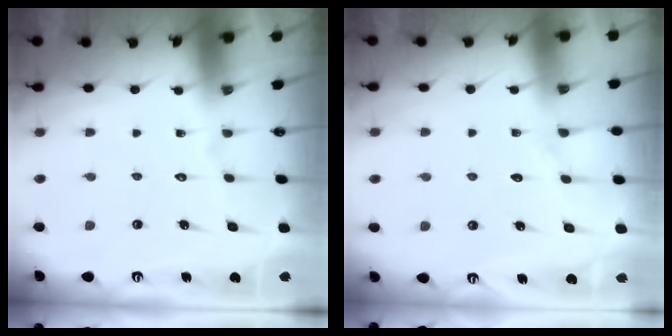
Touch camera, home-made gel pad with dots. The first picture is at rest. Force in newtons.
{"total": 7.7, "press": 7.6, "slide": 0.8}